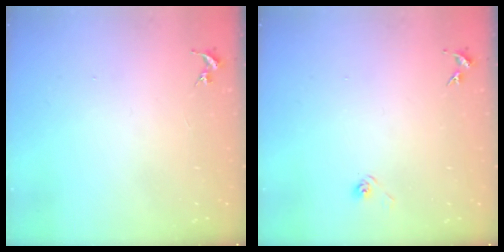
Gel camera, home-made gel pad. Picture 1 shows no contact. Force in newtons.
{"total": 2.9, "press": 2.5, "slide": 1.5}